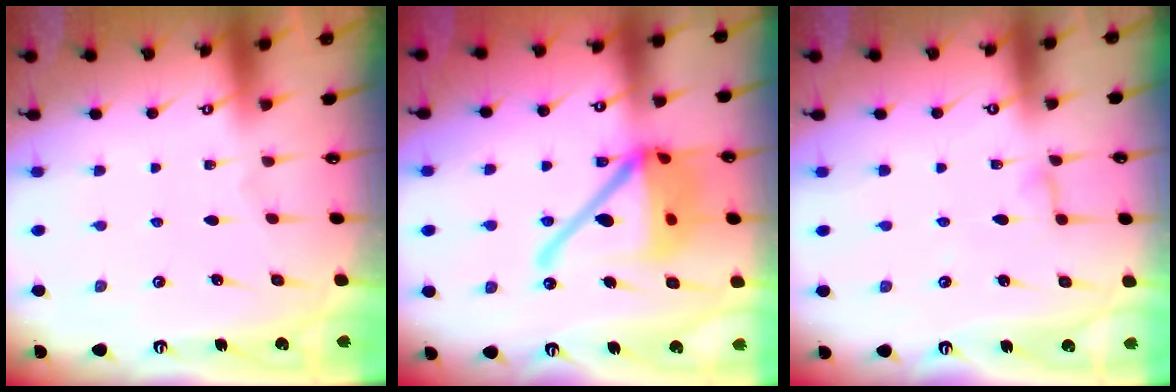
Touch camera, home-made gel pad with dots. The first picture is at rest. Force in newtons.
{"total": 20.2, "press": 20.0, "slide": 2.8}
{"total": 3.1, "press": 3.1, "slide": 0.3}